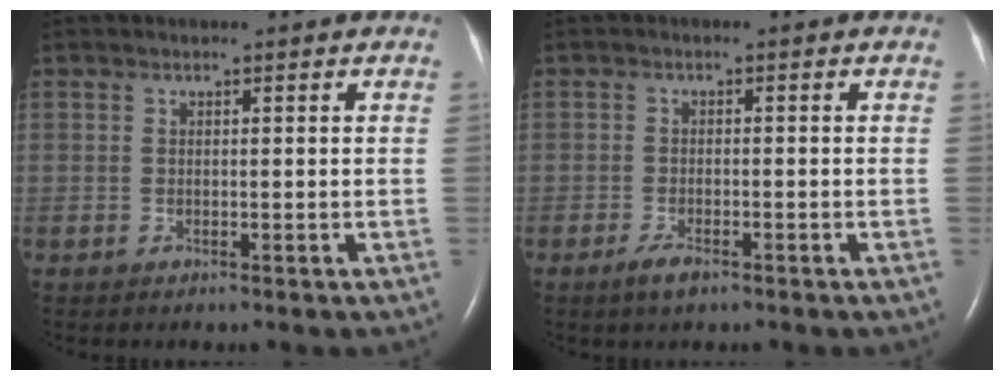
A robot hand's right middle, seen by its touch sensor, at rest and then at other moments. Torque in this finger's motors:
{"motor_torque": [0.53, -0.32, -0.02, 0.00]}